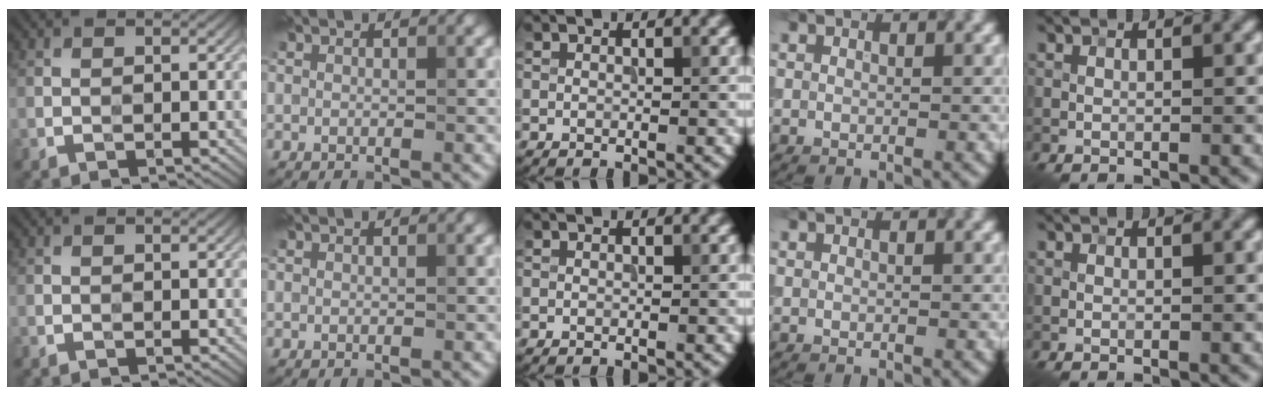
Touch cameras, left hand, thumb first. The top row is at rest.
{}